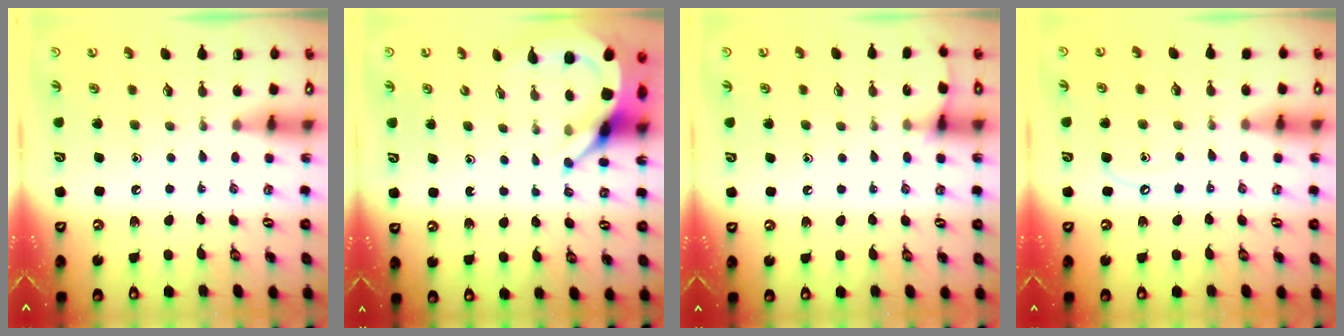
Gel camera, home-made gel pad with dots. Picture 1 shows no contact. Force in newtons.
{"total": 7.0, "press": 6.9, "slide": 1.0}
{"total": 5.8, "press": 5.8, "slide": 0.7}
{"total": 5.9, "press": 5.8, "slide": 0.7}